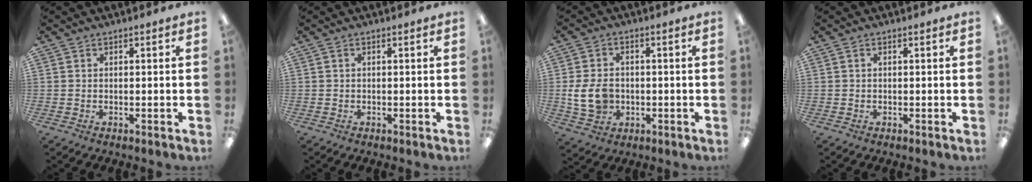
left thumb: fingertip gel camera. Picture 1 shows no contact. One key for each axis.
{"total": 0.0}
{"total": 8.9, "fx": -0.9, "fy": 6.6, "fz": 5.9, "tx": -0.135, "ty": 0.010, "tz": -0.013}
{"total": 0.0}